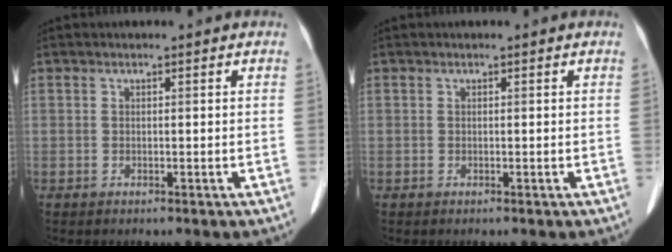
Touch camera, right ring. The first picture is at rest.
{"total": 0.0}